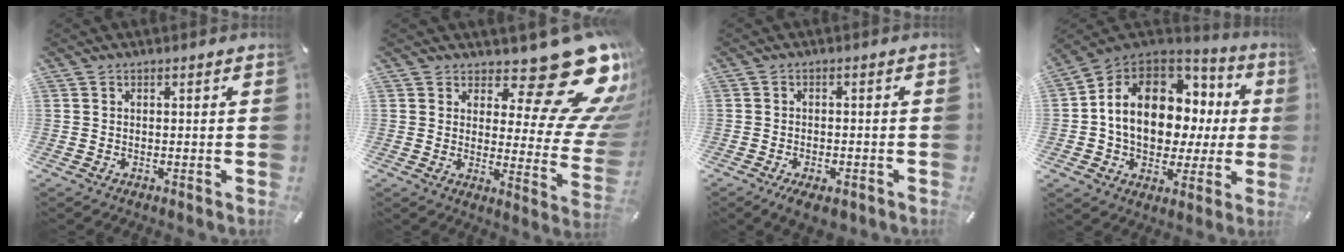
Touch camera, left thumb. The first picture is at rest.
{"total": 21.2, "force": [13.2, 7.2, 14.9], "torque": [-0.175, -0.108, 0.211]}
{"total": 3.6, "force": [-2.5, 1.4, 2.2], "torque": [-0.040, 0.010, -0.044]}
{"total": 15.4, "force": [1.9, 11.8, 9.8], "torque": [-0.176, -0.010, 0.036]}